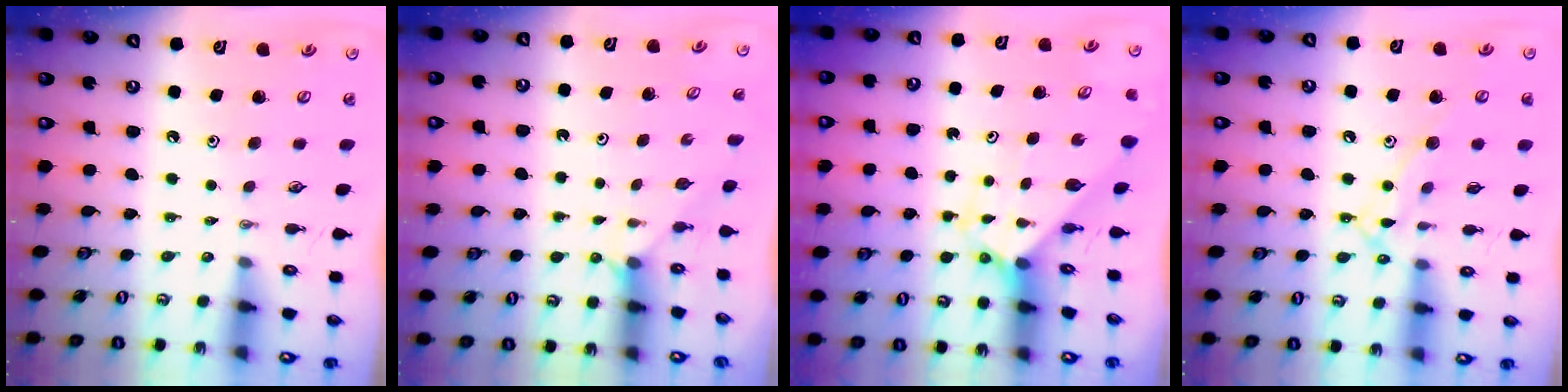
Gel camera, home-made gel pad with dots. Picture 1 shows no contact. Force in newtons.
{"total": 2.1, "press": 2.1, "slide": 0.1}
{"total": 2.7, "press": 2.7, "slide": 0.2}
{"total": 11.9, "press": 11.9, "slide": 0.6}